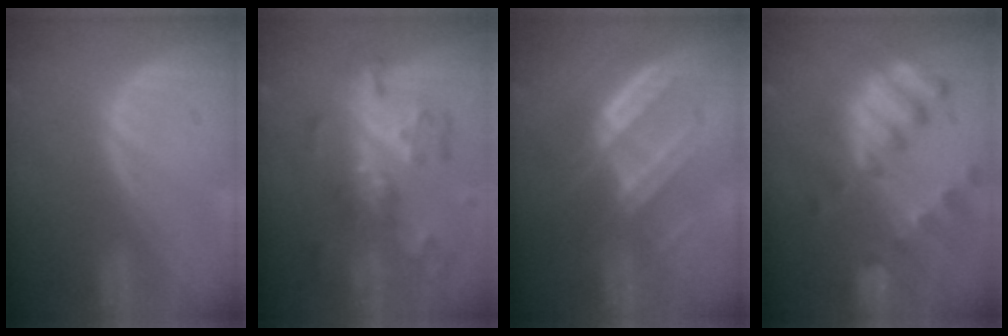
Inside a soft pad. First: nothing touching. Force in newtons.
{"total": 8.9, "press": 7.9, "slide": 4.2}
{"total": 6.6, "press": 6.4, "slide": 1.7}
{"total": 10.4, "press": 9.0, "slide": 5.3}